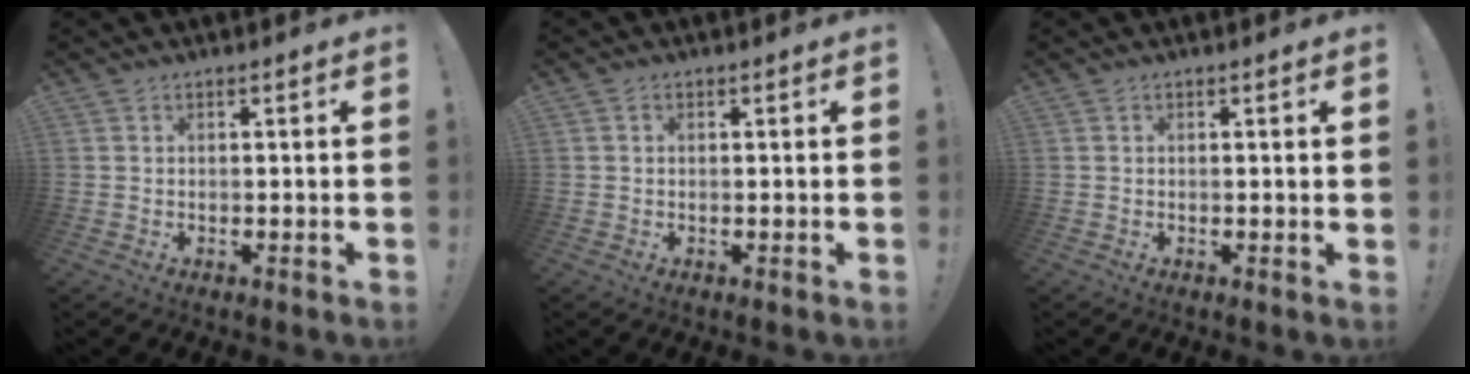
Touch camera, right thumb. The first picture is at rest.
{"total": 0.5, "force": [0.0, 0.5, 0.1], "torque": [-0.001, 0.003, 0.000]}
{"total": 1.1, "force": [0.2, -0.4, 1.0], "torque": [-0.011, -0.004, 0.000]}